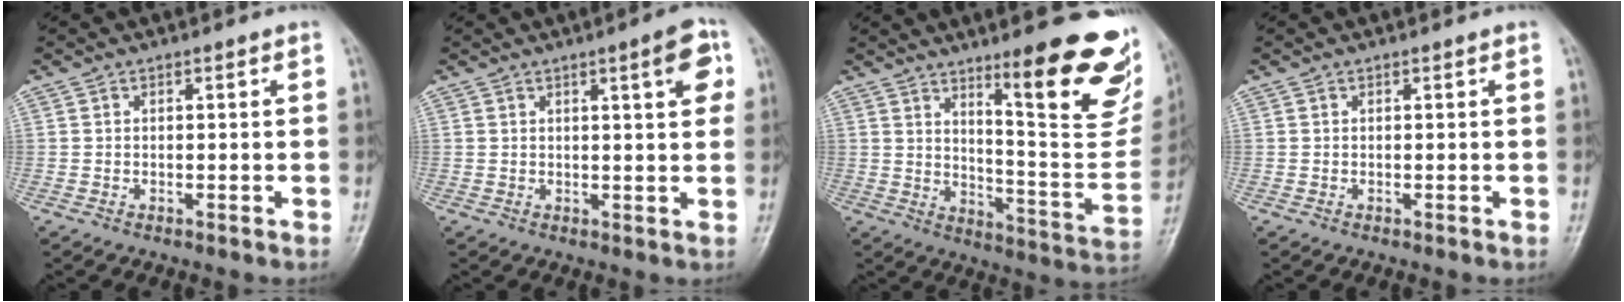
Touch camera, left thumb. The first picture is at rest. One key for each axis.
{"total": 5.8, "fx": 2.3, "fy": 1.3, "fz": 5.1, "tx": -0.057, "ty": -0.004, "tz": 0.025}
{"total": 23.1, "fx": 13.5, "fy": 5.0, "fz": 18.1, "tx": -0.194, "ty": -0.085, "tz": 0.196}
{"total": 0.0}